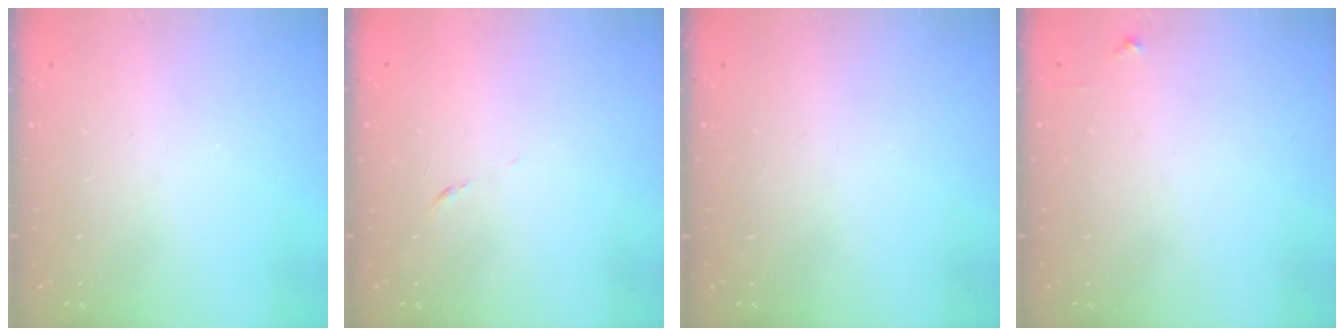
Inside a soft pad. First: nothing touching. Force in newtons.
{"total": 3.9, "press": 3.8, "slide": 0.9}
{"total": 0.0}
{"total": 4.7, "press": 4.6, "slide": 0.5}